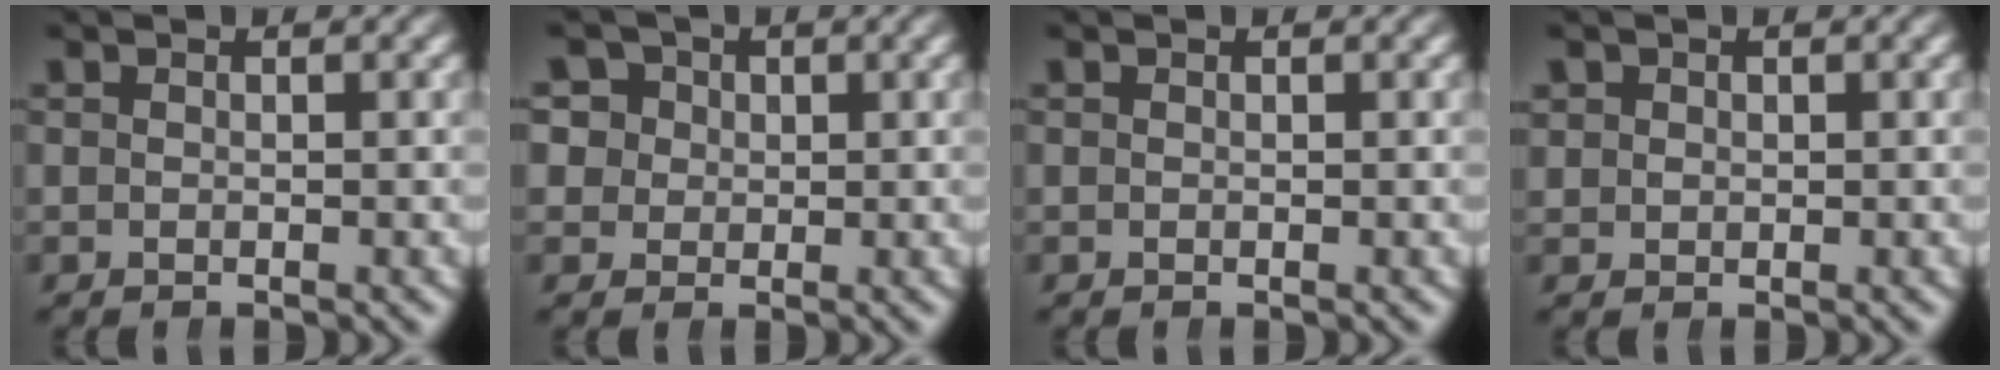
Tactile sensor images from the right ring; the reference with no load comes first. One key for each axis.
{"total": 6.6, "fx": 1.7, "fy": 5.8, "fz": 2.8, "tx": -0.066, "ty": -0.005, "tz": 0.029}
{"total": 0.0}
{"total": 1.2, "fx": 0.7, "fy": 0.9, "fz": 0.3, "tx": -0.009, "ty": -0.009, "tz": 0.024}